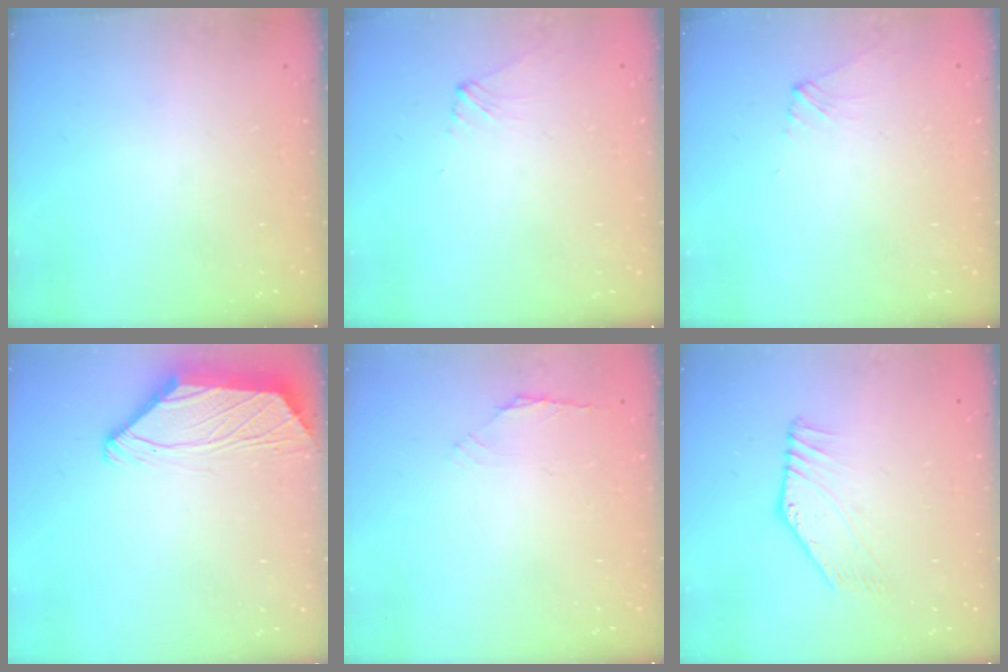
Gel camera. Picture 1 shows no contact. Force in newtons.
{"total": 2.0, "press": 2.0, "slide": 0.3}
{"total": 2.0, "press": 2.0, "slide": 0.3}
{"total": 1.6, "press": 1.5, "slide": 0.6}
{"total": 1.6, "press": 1.5, "slide": 0.6}
{"total": 2.9, "press": 2.9, "slide": 0.2}